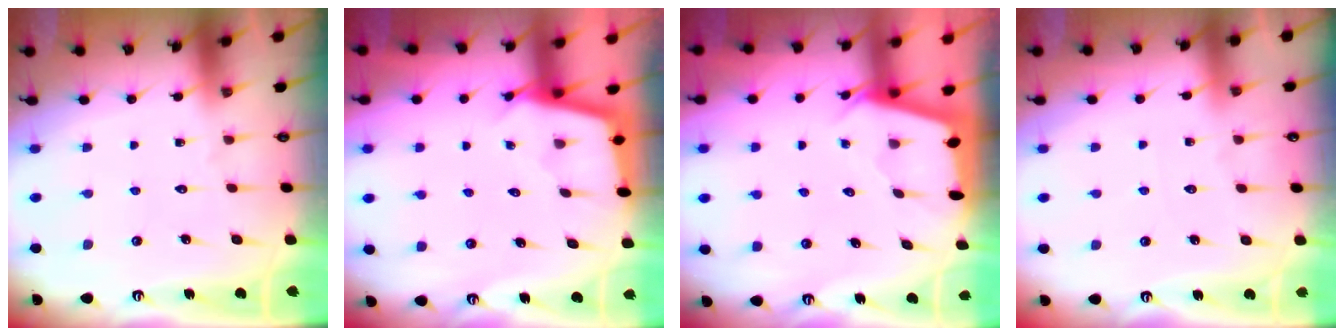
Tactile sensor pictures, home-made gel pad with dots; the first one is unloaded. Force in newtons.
{"total": 2.5, "press": 2.5, "slide": 0.2}
{"total": 2.1, "press": 2.1, "slide": 0.3}
{"total": 2.3, "press": 2.2, "slide": 0.4}